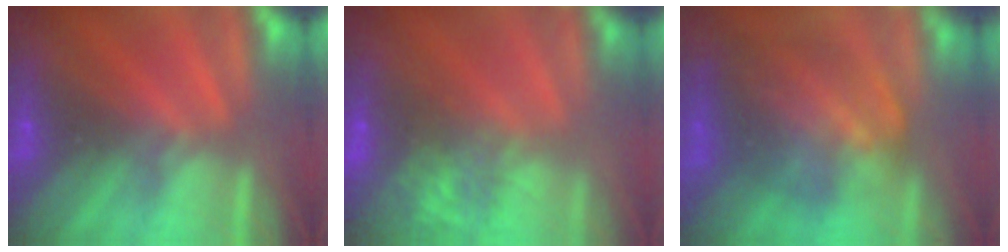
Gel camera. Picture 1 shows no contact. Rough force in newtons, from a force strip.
{"total": 7.0}
{"total": 7.0}